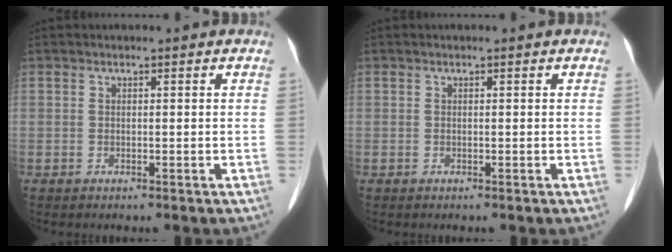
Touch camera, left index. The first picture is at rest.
{"total": 0.0}